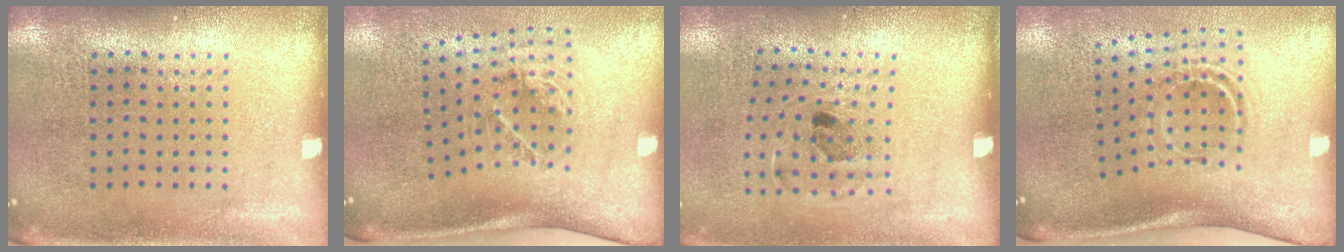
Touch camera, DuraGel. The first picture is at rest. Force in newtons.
{"total": 2.1, "press": 1.3, "slide": 1.7}
{"total": 1.2, "press": 0.7, "slide": 0.9}
{"total": 2.2, "press": 1.2, "slide": 1.8}